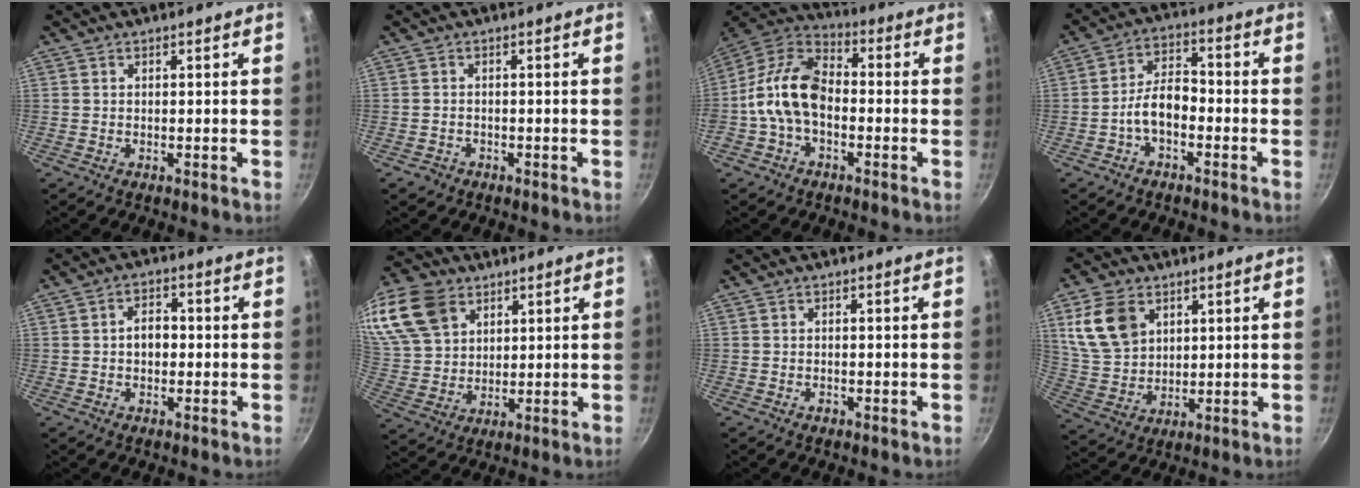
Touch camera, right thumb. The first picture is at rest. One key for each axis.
{"total": 1.5, "fx": -0.9, "fy": 1.2, "fz": 0.3, "tx": -0.007, "ty": 0.013, "tz": -0.008}
{"total": 13.2, "fx": -2.1, "fy": 8.5, "fz": 9.9, "tx": -0.171, "ty": 0.044, "tz": -0.060}
{"total": 6.8, "fx": -2.7, "fy": 3.7, "fz": 5.1, "tx": -0.081, "ty": 0.038, "tz": -0.054}
{"total": 4.0, "fx": -0.3, "fy": 2.9, "fz": 2.8, "tx": -0.021, "ty": 0.013, "tz": -0.005}
{"total": 19.0, "fx": 9.6, "fy": 13.2, "fz": 9.6, "tx": -0.208, "ty": 0.001, "tz": 0.193}
{"total": 0.8, "fx": -0.4, "fy": 0.5, "fz": 0.4, "tx": -0.009, "ty": 0.002, "tz": -0.006}
{"total": 11.8, "fx": 4.7, "fy": 8.4, "fz": 6.9, "tx": -0.118, "ty": -0.013, "tz": 0.105}